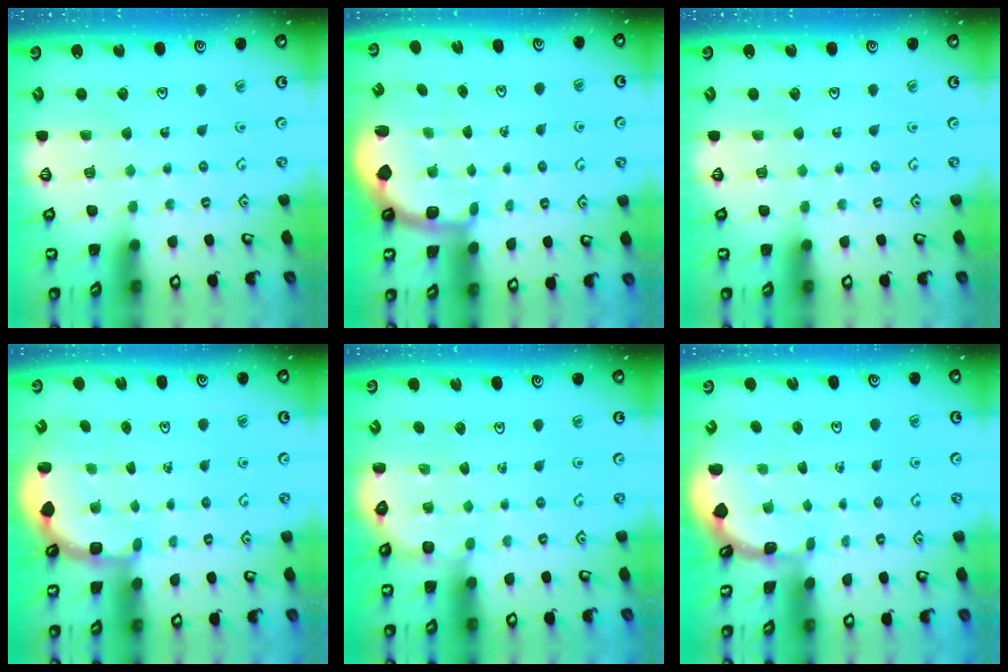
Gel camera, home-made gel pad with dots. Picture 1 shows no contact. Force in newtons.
{"total": 2.2, "press": 1.5, "slide": 1.6}
{"total": 0.0}
{"total": 2.7, "press": 2.3, "slide": 1.4}
{"total": 2.7, "press": 2.7, "slide": 0.3}
{"total": 0.7, "press": 0.7, "slide": 0.3}